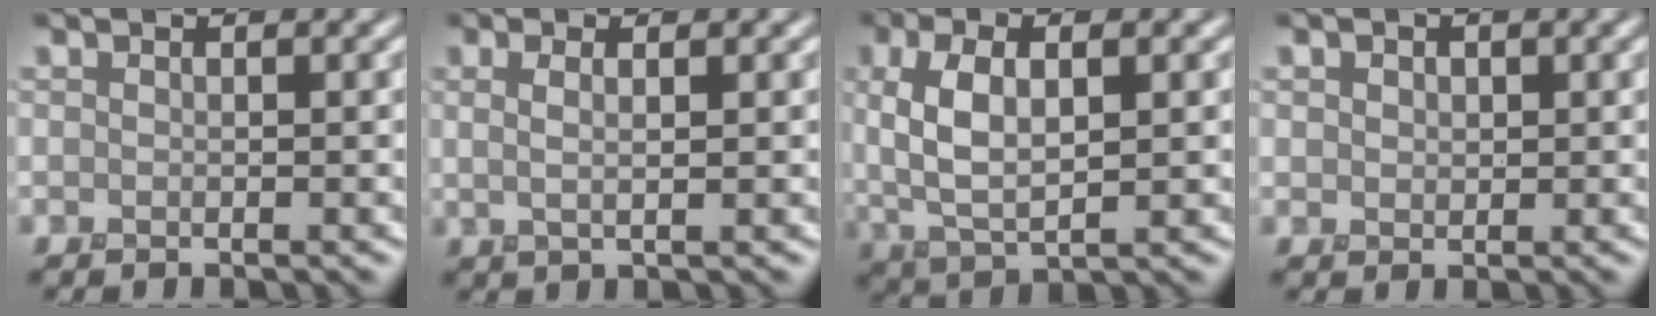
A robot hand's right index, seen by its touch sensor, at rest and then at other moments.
{"total": 1.6, "force": [0.6, 0.4, 1.5], "torque": [-0.019, -0.006, 0.009]}
{"total": 5.7, "force": [0.9, 2.5, 5.0], "torque": [-0.104, 0.002, 0.017]}
{"total": 1.8, "force": [0.6, 1.5, 0.8], "torque": [-0.023, 0.006, 0.011]}